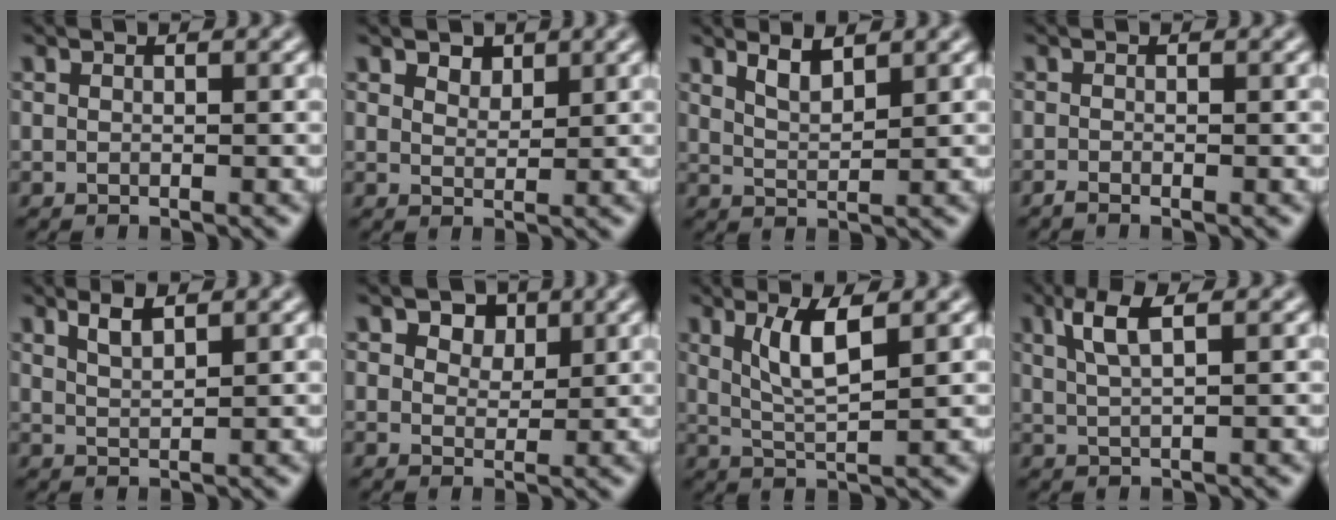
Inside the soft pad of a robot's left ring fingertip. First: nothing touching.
{"total": 1.6, "force": [1.3, 0.8, 0.5], "torque": [-0.009, -0.002, 0.022]}
{"total": 2.2, "force": [1.7, 0.5, 1.4], "torque": [-0.027, -0.004, 0.034]}
{"total": 0.7, "force": [-0.6, 0.1, 0.4], "torque": [-0.007, -0.004, -0.013]}
{"total": 1.9, "force": [1.4, 0.5, 1.2], "torque": [-0.023, 0.000, 0.027]}
{"total": 3.3, "force": [1.9, 2.1, 1.6], "torque": [-0.031, -0.005, 0.024]}
{"total": 4.0, "force": [1.6, 0.9, 3.5], "torque": [-0.071, -0.005, 0.035]}
{"total": 3.3, "force": [1.6, 0.9, 2.8], "torque": [-0.054, 0.002, 0.031]}